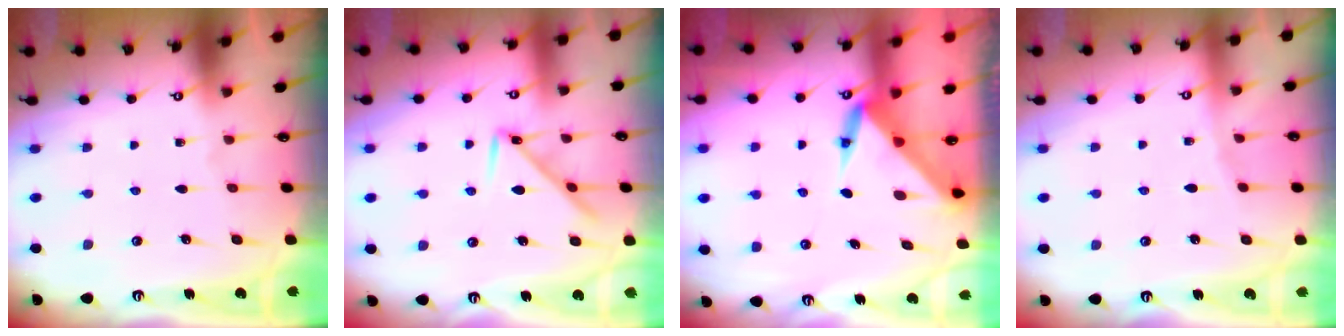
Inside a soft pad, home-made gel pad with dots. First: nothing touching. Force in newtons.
{"total": 8.0, "press": 7.9, "slide": 1.1}
{"total": 3.8, "press": 3.8, "slide": 0.2}
{"total": 3.2, "press": 3.1, "slide": 0.6}